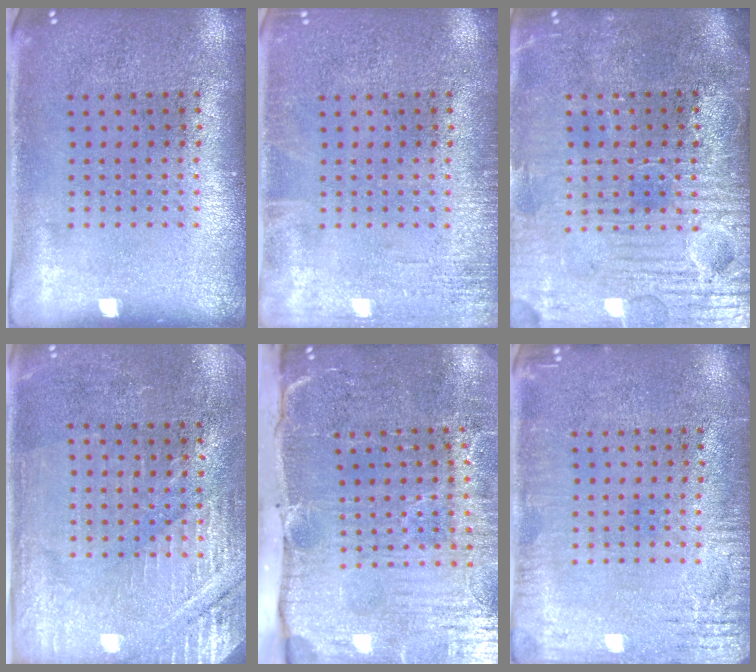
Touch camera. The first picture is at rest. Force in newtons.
{"total": 1.7, "press": 1.7, "slide": 0.3}
{"total": 4.1, "press": 3.8, "slide": 1.5}
{"total": 2.9, "press": 2.8, "slide": 0.5}
{"total": 5.4, "press": 4.5, "slide": 3.1}
{"total": 3.0, "press": 3.0, "slide": 0.2}